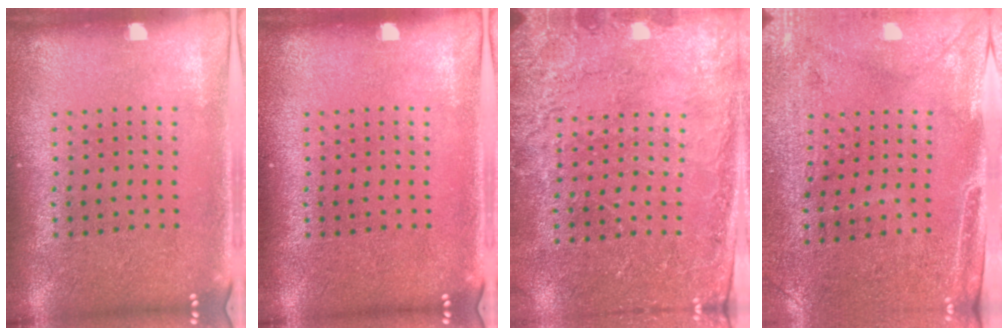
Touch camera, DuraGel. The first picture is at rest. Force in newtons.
{"total": 0.0}
{"total": 2.5, "press": 2.4, "slide": 0.7}
{"total": 3.0, "press": 2.5, "slide": 1.5}